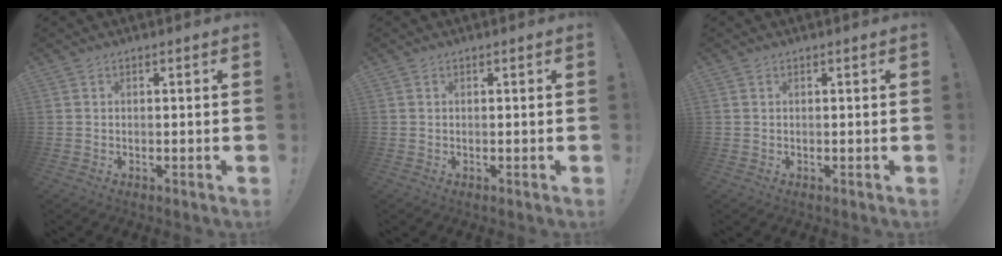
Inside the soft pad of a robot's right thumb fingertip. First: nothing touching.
{"total": 0.0}
{"total": 0.0}